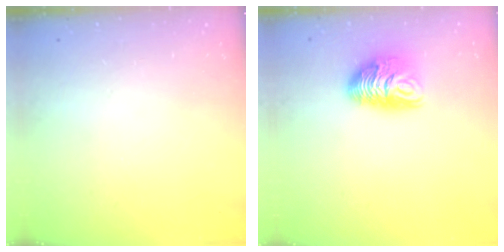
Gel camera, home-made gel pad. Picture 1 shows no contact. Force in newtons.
{"total": 9.2, "press": 9.2, "slide": 0.3}